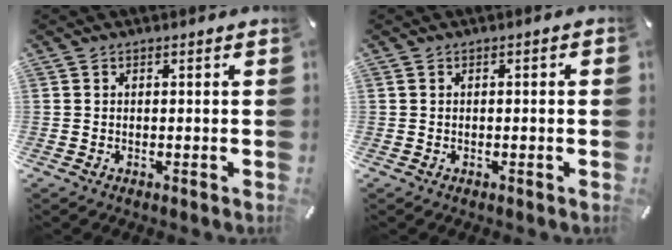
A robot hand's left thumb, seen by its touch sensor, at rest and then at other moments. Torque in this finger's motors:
{"motor_torque": [0.10, -0.86, 0.45, 0.83, 0.04]}